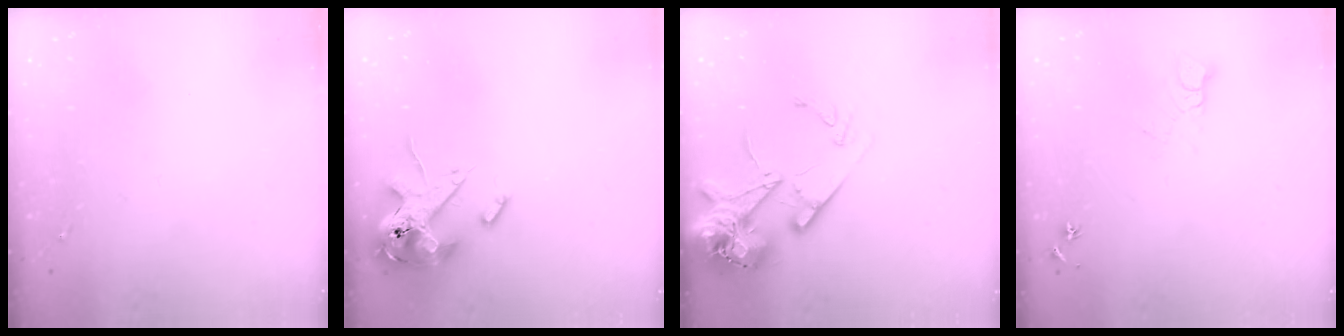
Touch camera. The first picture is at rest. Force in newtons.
{"total": 14.8, "press": 14.5, "slide": 2.9}
{"total": 18.0, "press": 17.8, "slide": 2.8}
{"total": 5.4, "press": 5.4, "slide": 0.5}